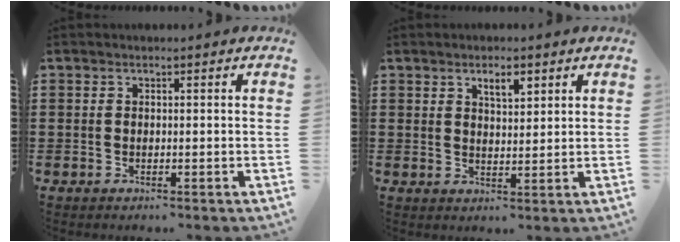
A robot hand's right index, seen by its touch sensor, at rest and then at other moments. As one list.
[{"total": 2.8, "force": [1.8, 1.0, 2.0], "torque": [-0.034, 0.002, 0.029]}]